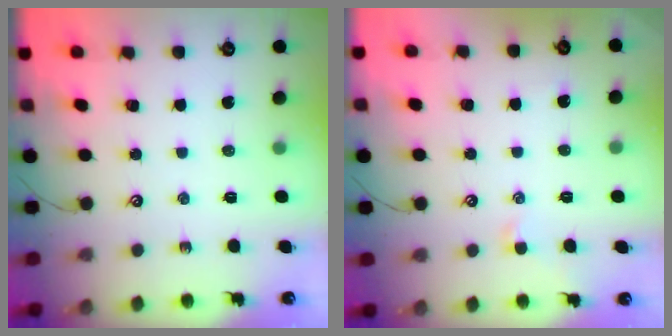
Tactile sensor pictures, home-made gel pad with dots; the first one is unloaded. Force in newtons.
{"total": 0.8, "press": 0.6, "slide": 0.5}